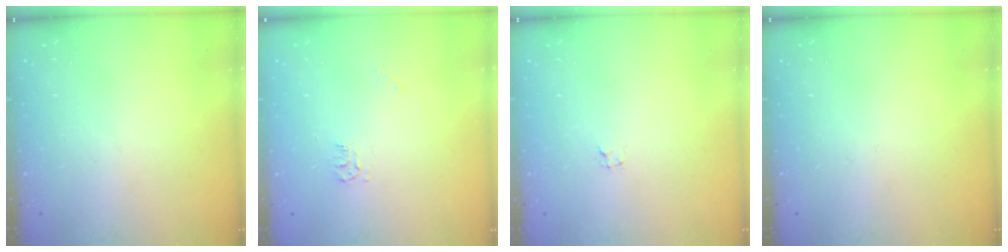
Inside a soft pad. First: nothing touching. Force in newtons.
{"total": 3.9, "press": 3.9, "slide": 0.6}
{"total": 1.2, "press": 1.2, "slide": 0.1}
{"total": 0.0}